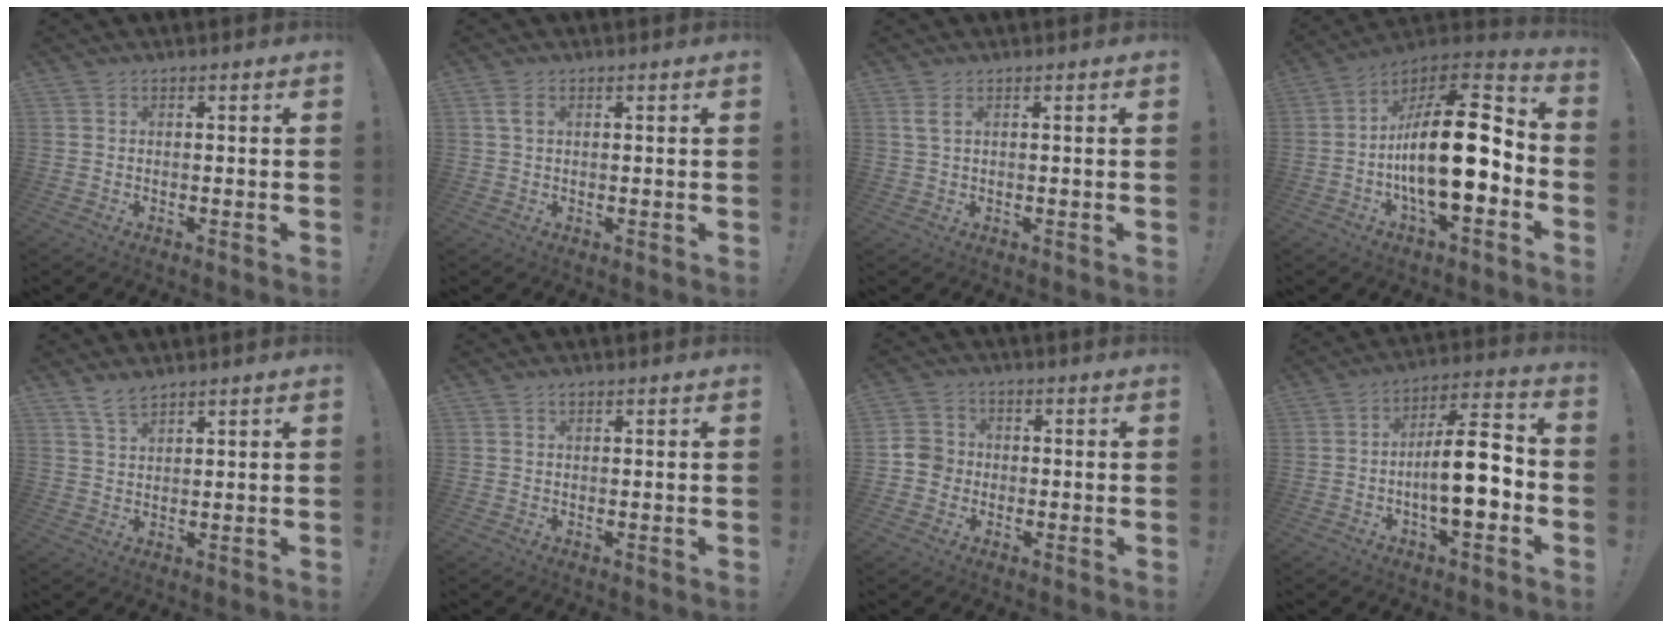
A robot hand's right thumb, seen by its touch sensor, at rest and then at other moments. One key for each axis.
{"total": 2.6, "fx": 1.0, "fy": 1.4, "fz": 1.9, "tx": -0.038, "ty": 0.004, "tz": 0.016}
{"total": 2.3, "fx": 1.2, "fy": 0.3, "fz": 1.9, "tx": -0.039, "ty": 0.001, "tz": 0.022}
{"total": 22.2, "fx": -2.9, "fy": 9.3, "fz": 19.9, "tx": -0.335, "ty": 0.012, "tz": -0.047}
{"total": 4.3, "fx": 3.6, "fy": 1.3, "fz": 2.0, "tx": -0.041, "ty": -0.018, "tz": 0.068}
{"total": 0.6, "fx": 0.5, "fy": 0.3, "fz": 0.4, "tx": -0.014, "ty": 0.004, "tz": 0.010}
{"total": 6.0, "fx": -1.3, "fy": 5.5, "fz": 1.8, "tx": -0.033, "ty": 0.015, "tz": -0.025}
{"total": 14.8, "fx": -3.2, "fy": 4.7, "fz": 13.7, "tx": -0.225, "ty": 0.012, "tz": -0.053}